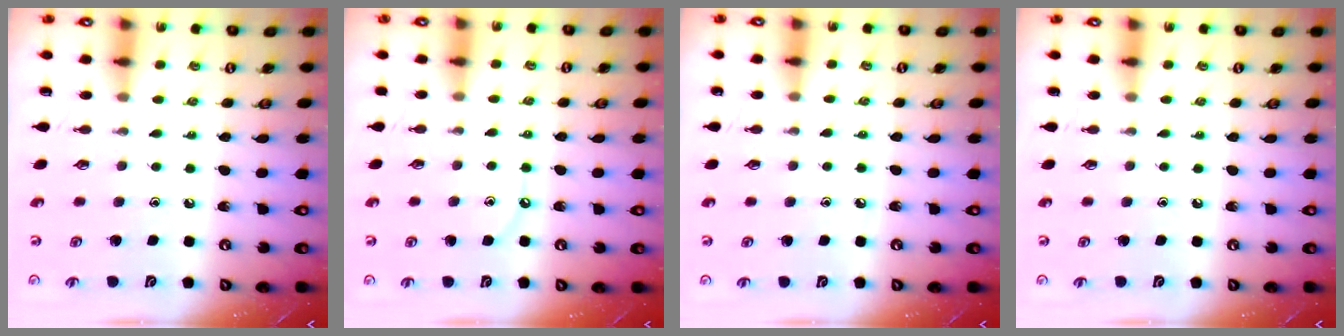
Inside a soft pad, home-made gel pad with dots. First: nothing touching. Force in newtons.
{"total": 4.6, "press": 4.5, "slide": 0.7}
{"total": 4.2, "press": 4.2, "slide": 0.7}
{"total": 0.0}